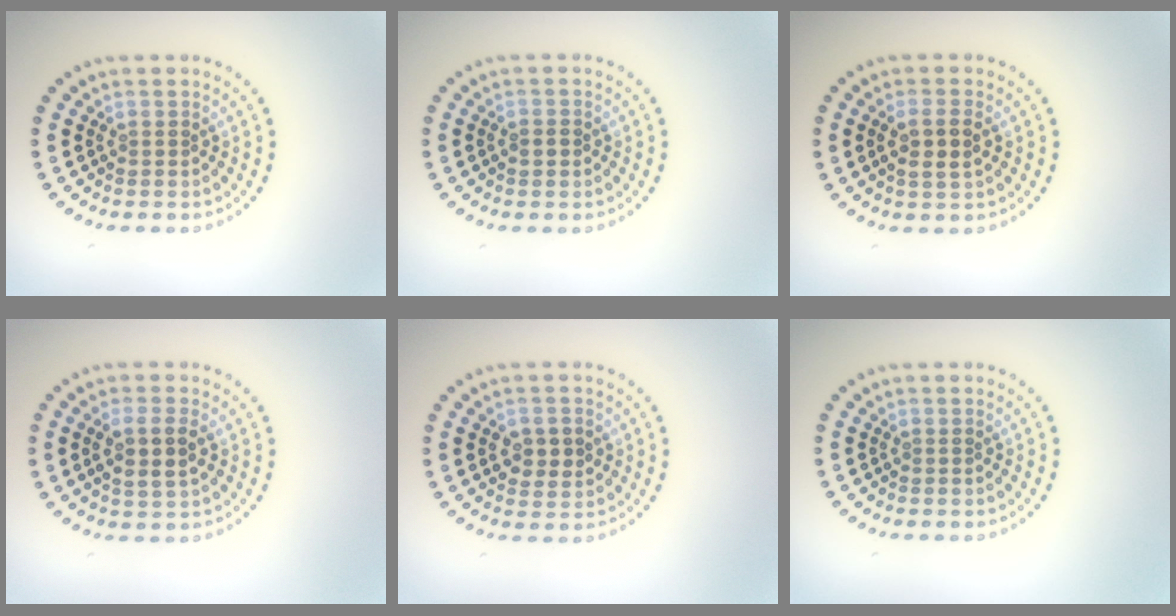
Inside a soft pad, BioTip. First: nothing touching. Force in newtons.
{"total": 1.3, "press": 1.3, "slide": 0.1}
{"total": 2.3, "press": 2.2, "slide": 0.7}
{"total": 2.9, "press": 2.8, "slide": 0.9}
{"total": 2.6, "press": 2.6, "slide": 0.3}
{"total": 0.0}